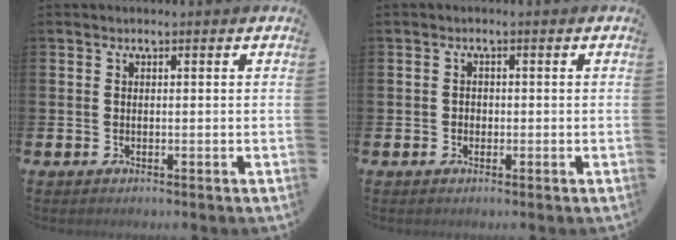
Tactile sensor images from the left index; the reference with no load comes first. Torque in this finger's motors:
{"motor_torque": [0.04, 0.01, -0.01, 0.02]}